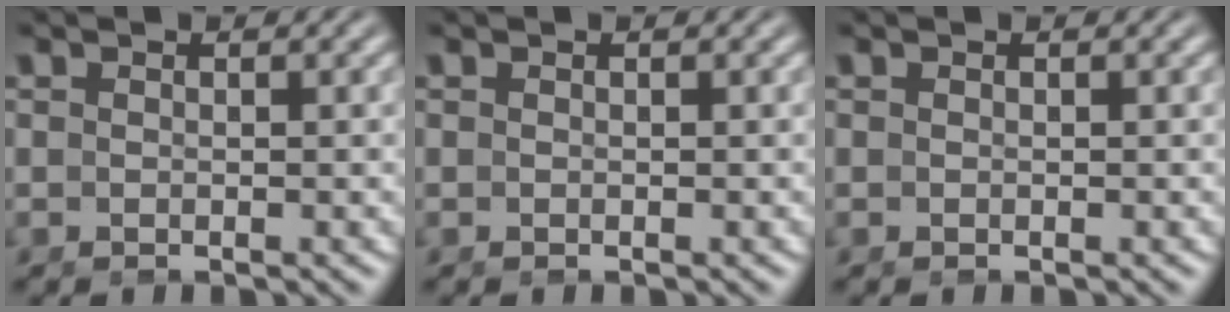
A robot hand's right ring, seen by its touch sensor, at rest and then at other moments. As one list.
[{"total": 0.0}, {"total": 0.0}]